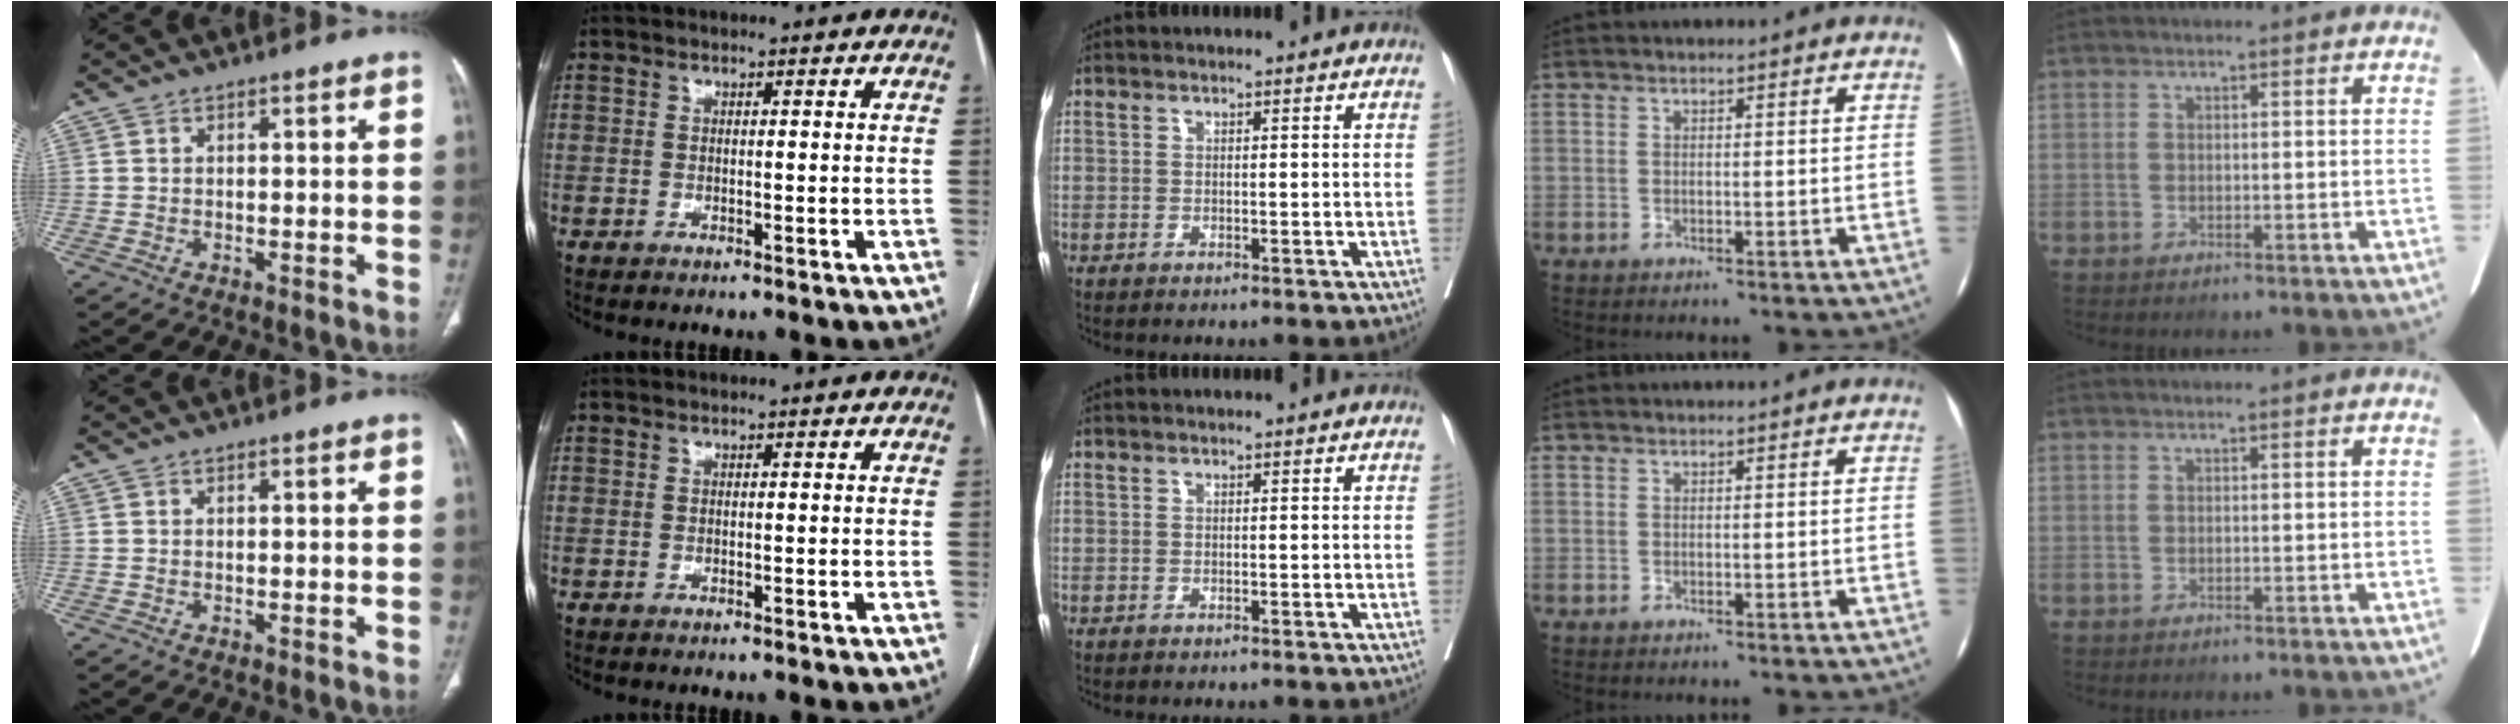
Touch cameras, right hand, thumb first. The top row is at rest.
{}